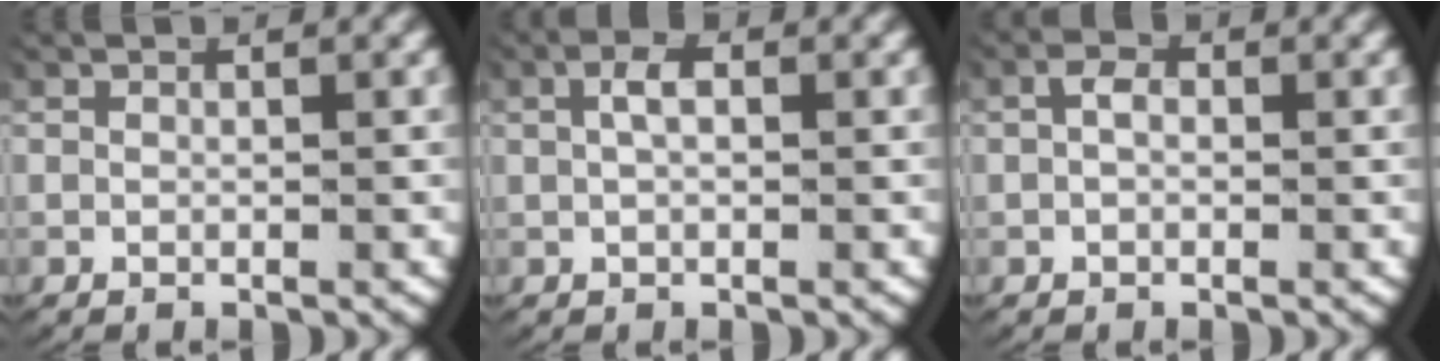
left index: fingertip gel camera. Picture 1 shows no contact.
{"total": 1.9, "force": [0.5, 0.9, 1.7], "torque": [-0.038, 0.001, 0.007]}
{"total": 1.5, "force": [0.2, 0.9, 1.2], "torque": [-0.027, -0.004, 0.007]}